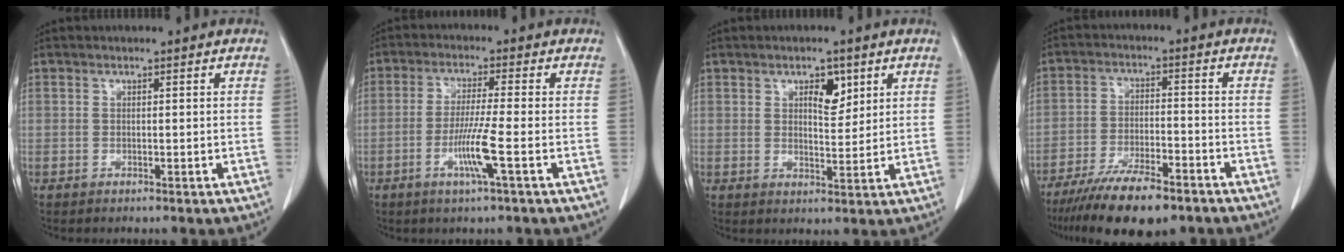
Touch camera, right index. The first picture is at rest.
{"total": 6.5, "force": [-2.3, -0.7, 6.1], "torque": [-0.116, -0.013, -0.046]}
{"total": 4.3, "force": [2.1, 1.8, 3.2], "torque": [-0.050, -0.001, 0.035]}
{"total": 12.8, "force": [-9.7, 3.2, 7.8], "torque": [-0.134, -0.023, -0.160]}